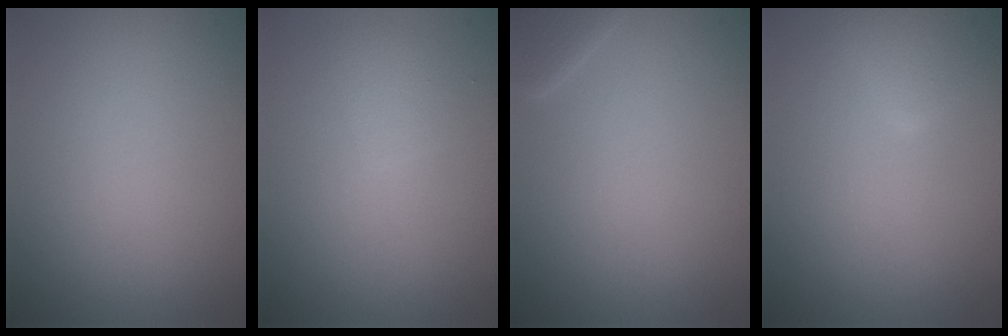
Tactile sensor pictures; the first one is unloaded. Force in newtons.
{"total": 1.4, "press": 1.4, "slide": 0.1}
{"total": 1.7, "press": 1.7, "slide": 0.1}
{"total": 2.7, "press": 2.7, "slide": 0.1}